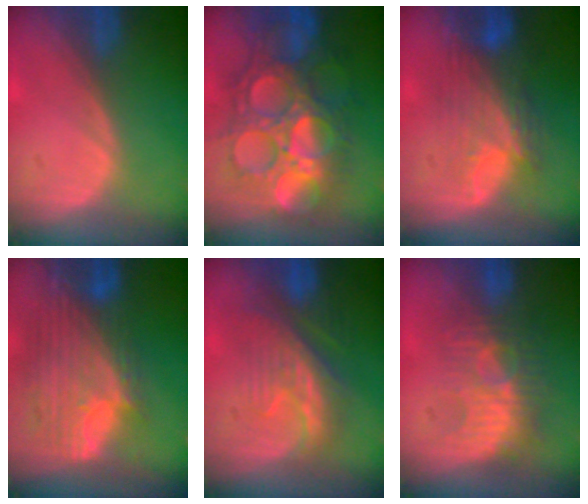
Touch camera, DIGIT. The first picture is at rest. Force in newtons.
{"total": 13.5, "press": 13.4, "slide": 1.6}
{"total": 9.0, "press": 8.0, "slide": 4.1}
{"total": 11.9, "press": 10.0, "slide": 6.4}
{"total": 8.5, "press": 8.3, "slide": 1.9}
{"total": 8.7, "press": 8.1, "slide": 3.2}